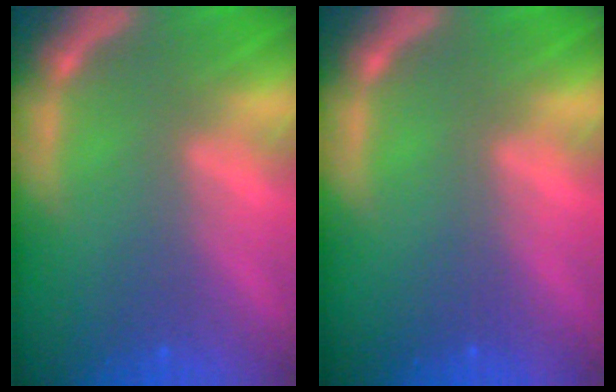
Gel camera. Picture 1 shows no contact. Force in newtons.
{"total": 0.0}